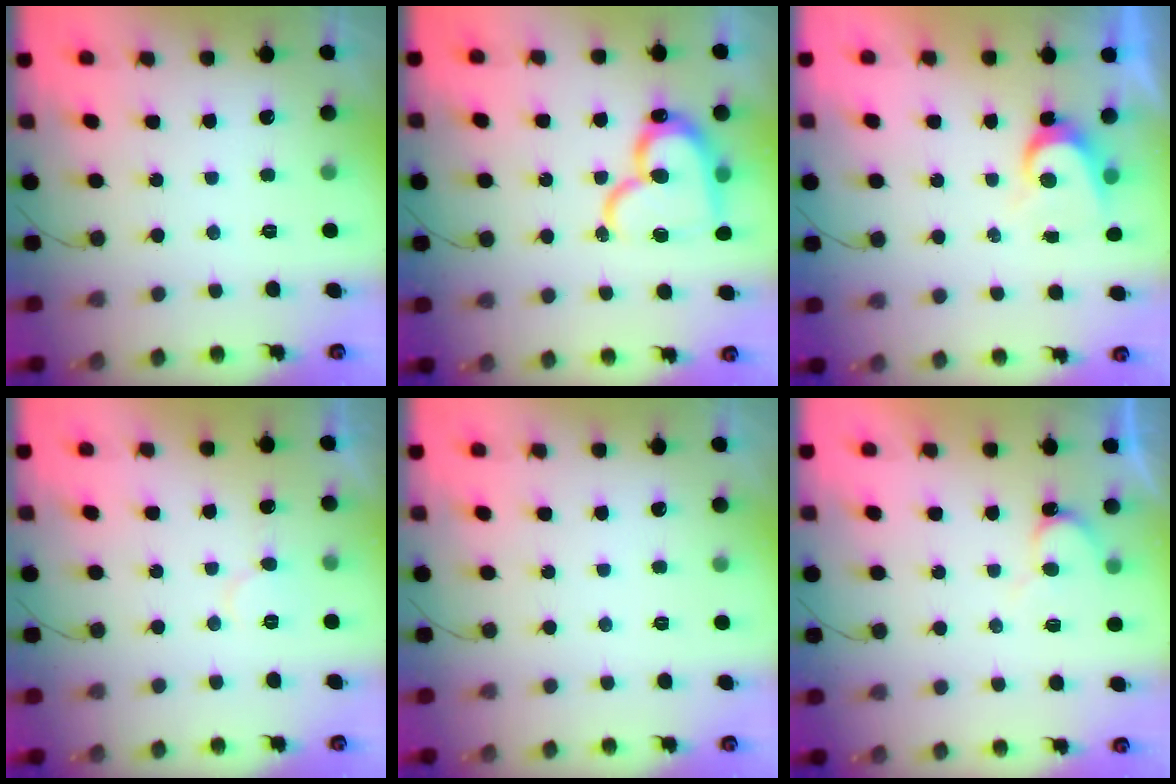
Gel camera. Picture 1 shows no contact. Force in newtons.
{"total": 18.4, "press": 18.3, "slide": 1.5}
{"total": 5.0, "press": 5.0, "slide": 0.5}
{"total": 4.9, "press": 4.9, "slide": 0.5}
{"total": 0.0}
{"total": 7.1, "press": 7.1, "slide": 0.4}